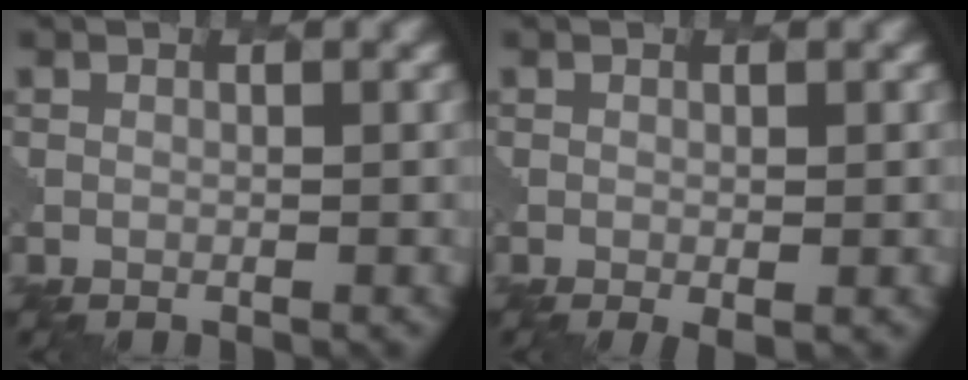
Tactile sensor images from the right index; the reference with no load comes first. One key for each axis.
{"total": 1.6, "fx": -0.4, "fy": 0.4, "fz": 1.5, "tx": -0.026, "ty": -0.006, "tz": -0.004}